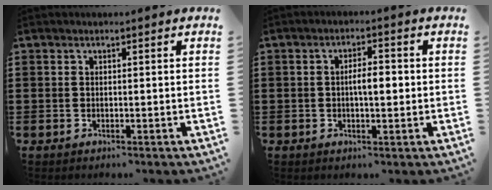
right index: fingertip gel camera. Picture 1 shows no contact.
{"total": 3.9, "force": [-0.4, 1.1, 3.7], "torque": [-0.065, 0.004, -0.010]}